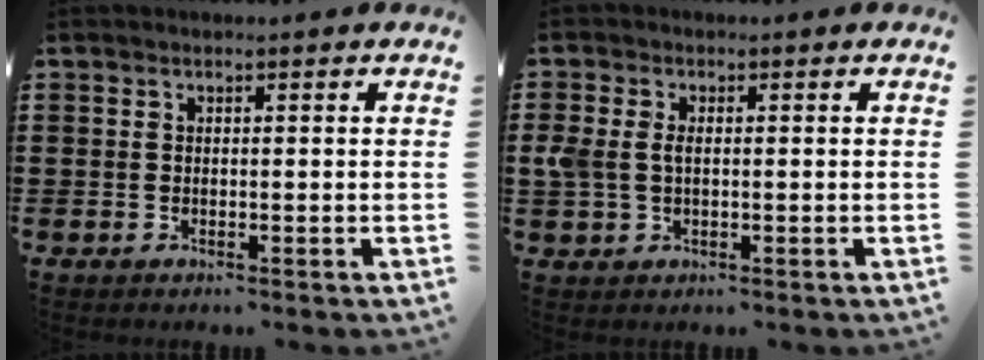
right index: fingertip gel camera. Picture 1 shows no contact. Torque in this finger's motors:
{"motor_torque": [0.21, -0.19, 0.11, 0.07]}